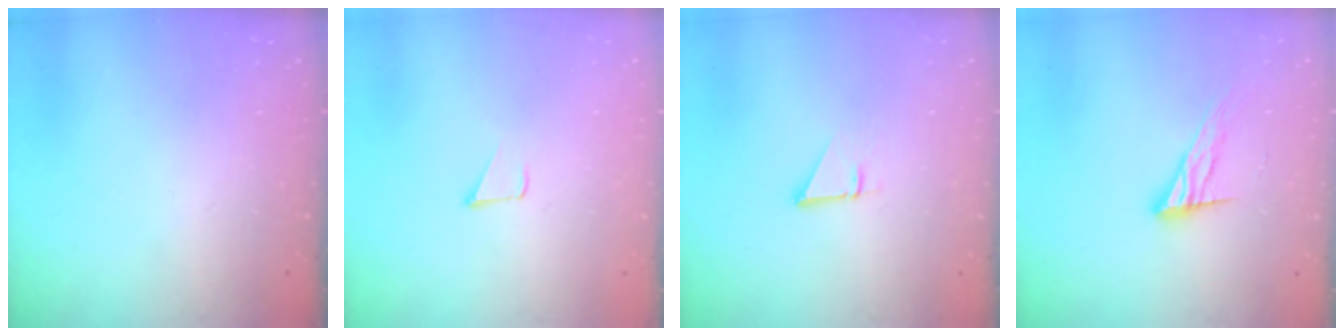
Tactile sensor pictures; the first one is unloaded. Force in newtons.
{"total": 1.2, "press": 1.2, "slide": 0.1}
{"total": 1.0, "press": 1.0, "slide": 0.1}
{"total": 11.1, "press": 11.1, "slide": 0.9}